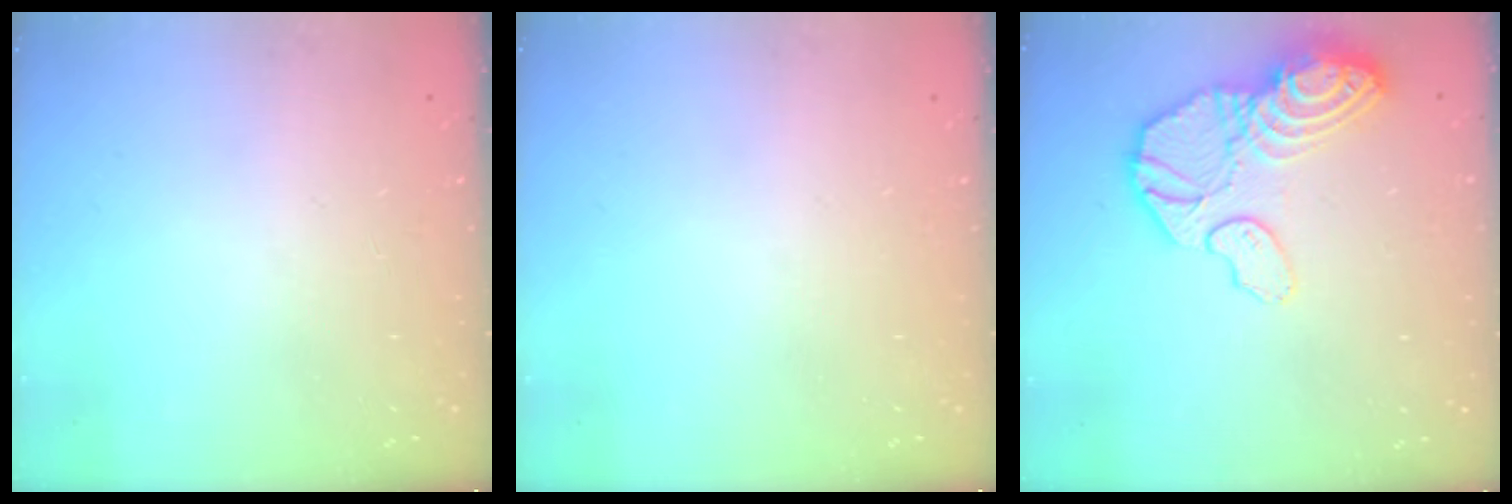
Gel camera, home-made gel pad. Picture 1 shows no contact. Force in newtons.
{"total": 0.0}
{"total": 17.8, "press": 17.7, "slide": 1.6}